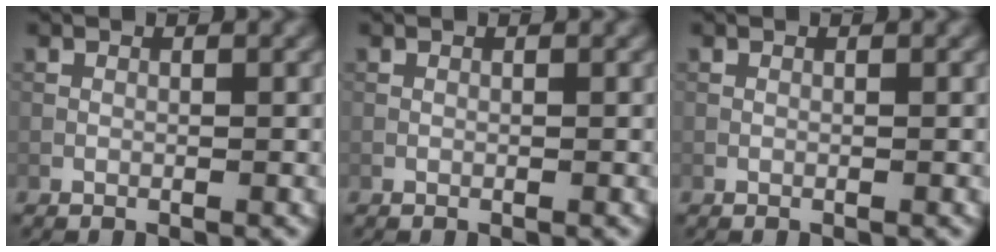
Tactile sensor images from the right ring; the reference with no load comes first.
{"total": 0.0}
{"total": 0.0}